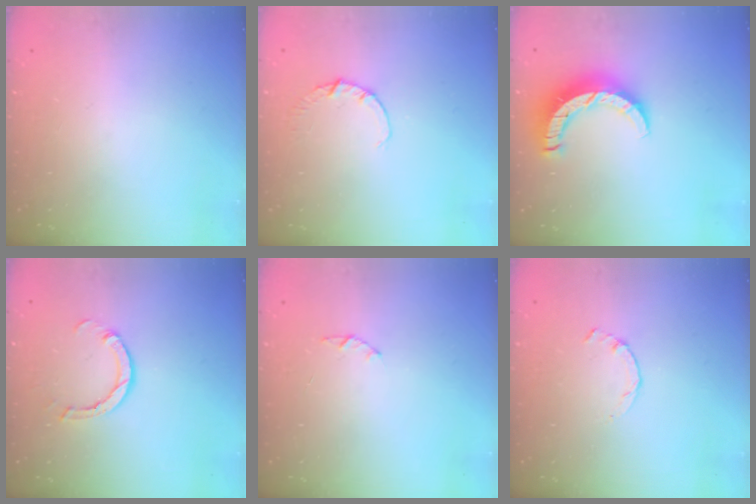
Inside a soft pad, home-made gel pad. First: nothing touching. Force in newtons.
{"total": 1.9, "press": 1.9, "slide": 0.3}
{"total": 9.7, "press": 9.7, "slide": 0.2}
{"total": 3.4, "press": 3.4, "slide": 0.2}
{"total": 1.0, "press": 0.9, "slide": 0.3}
{"total": 0.8, "press": 0.7, "slide": 0.2}